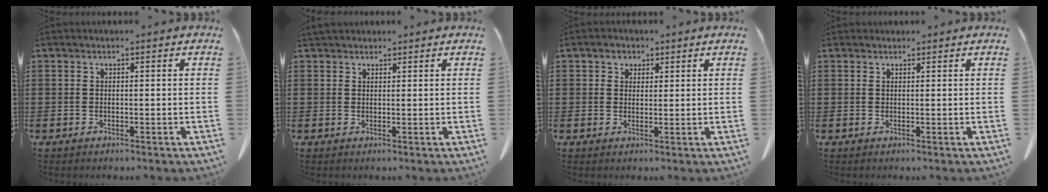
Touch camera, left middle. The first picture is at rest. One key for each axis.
{"total": 1.6, "fx": 1.4, "fy": 0.6, "fz": 0.3, "tx": -0.010, "ty": 0.003, "tz": 0.029}
{"total": 1.8, "fx": 1.1, "fy": 1.3, "fz": 0.4, "tx": -0.013, "ty": 0.006, "tz": 0.021}
{"total": 0.8, "fx": 0.7, "fy": 0.4, "fz": 0.0, "tx": -0.002, "ty": 0.000, "tz": 0.016}